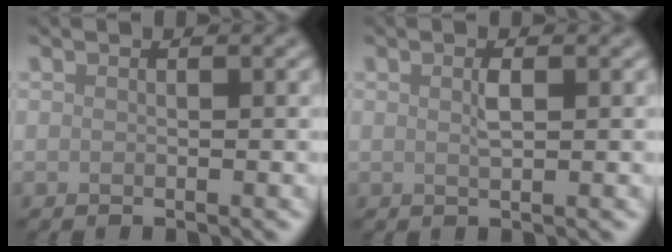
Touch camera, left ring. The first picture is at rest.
{"total": 1.2, "force": [0.3, 0.3, 1.1], "torque": [-0.021, 0.001, 0.005]}